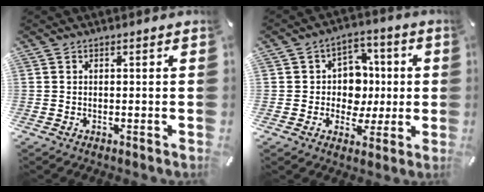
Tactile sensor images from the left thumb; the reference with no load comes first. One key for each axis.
{"total": 9.8, "fx": -0.1, "fy": 9.1, "fz": 3.5, "tx": -0.040, "ty": 0.002, "tz": 0.003}